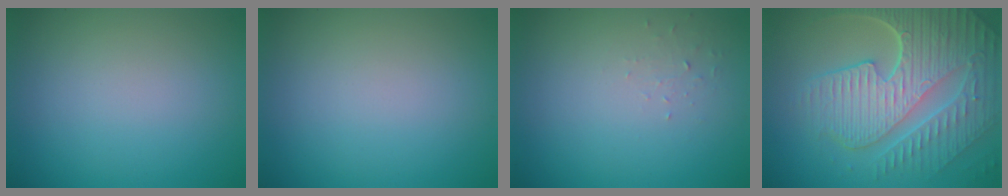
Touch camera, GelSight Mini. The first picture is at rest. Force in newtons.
{"total": 0.0}
{"total": 0.6, "press": 0.3, "slide": 0.6}
{"total": 9.3, "press": 6.3, "slide": 6.9}